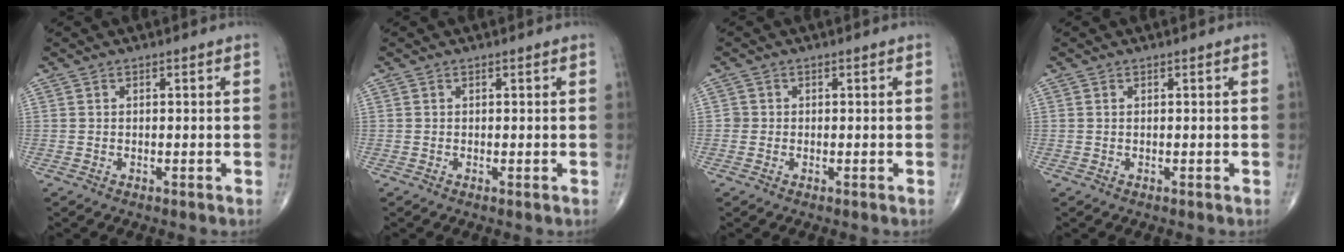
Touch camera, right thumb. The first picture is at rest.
{"total": 0.0}
{"total": 1.0, "force": [-0.1, 1.0, 0.1], "torque": [0.005, 0.004, -0.004]}
{"total": 0.0}